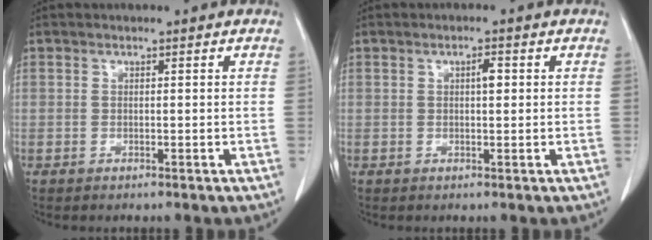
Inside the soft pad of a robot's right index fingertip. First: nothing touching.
{"total": 1.7, "force": [0.4, 0.5, 1.6], "torque": [-0.028, 0.003, 0.007]}